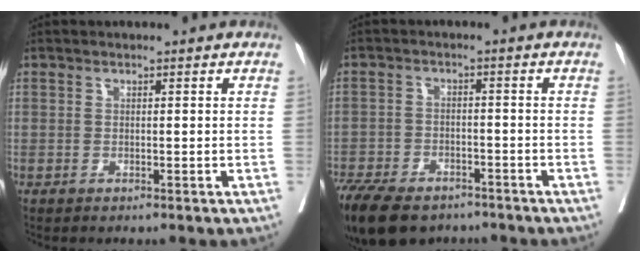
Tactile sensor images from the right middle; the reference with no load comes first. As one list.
[{"total": 15.2, "force": [-11.4, 7.3, 7.0], "torque": [-0.170, -0.015, -0.170]}]